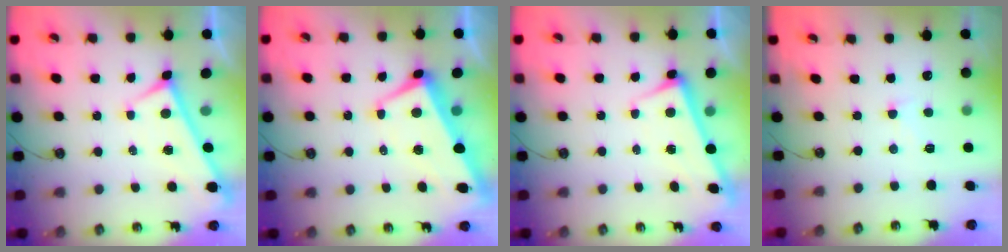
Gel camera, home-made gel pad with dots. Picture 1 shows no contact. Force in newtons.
{"total": 1.8, "press": 1.2, "slide": 1.3}
{"total": 2.8, "press": 2.7, "slide": 0.4}
{"total": 0.9, "press": 0.3, "slide": 0.8}